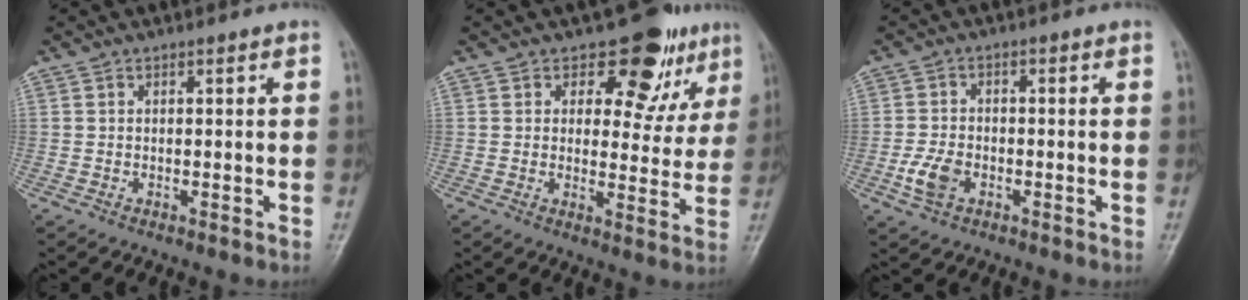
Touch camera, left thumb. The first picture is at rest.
{"total": 10.3, "force": [6.6, 6.4, 4.7], "torque": [-0.007, -0.034, 0.079]}
{"total": 5.1, "force": [-2.0, 3.4, 3.3], "torque": [-0.068, 0.006, -0.039]}